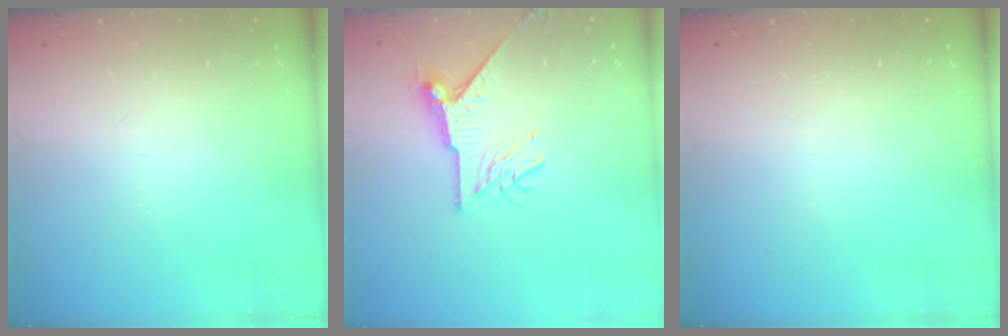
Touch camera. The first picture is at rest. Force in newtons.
{"total": 8.8, "press": 8.8, "slide": 0.1}
{"total": 0.0}